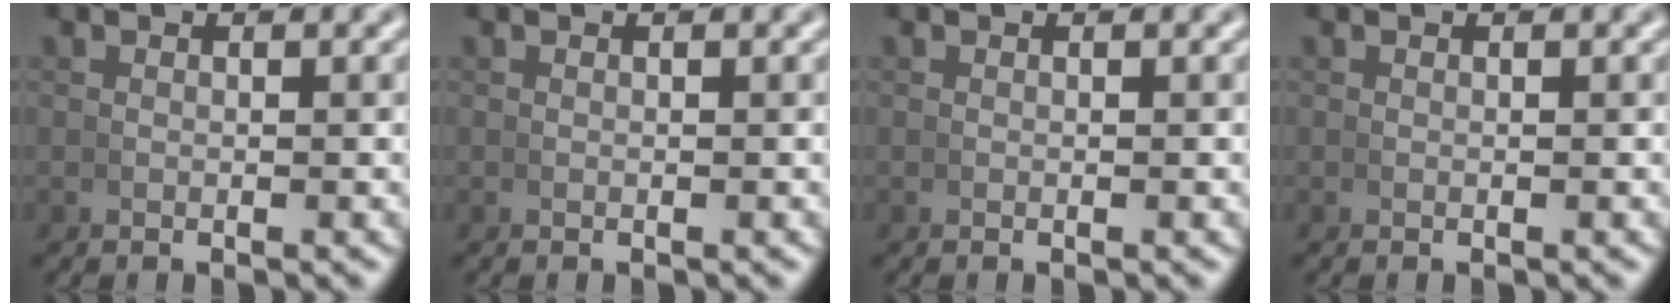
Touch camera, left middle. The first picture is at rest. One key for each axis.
{"total": 0.0}
{"total": 0.0}
{"total": 0.0}